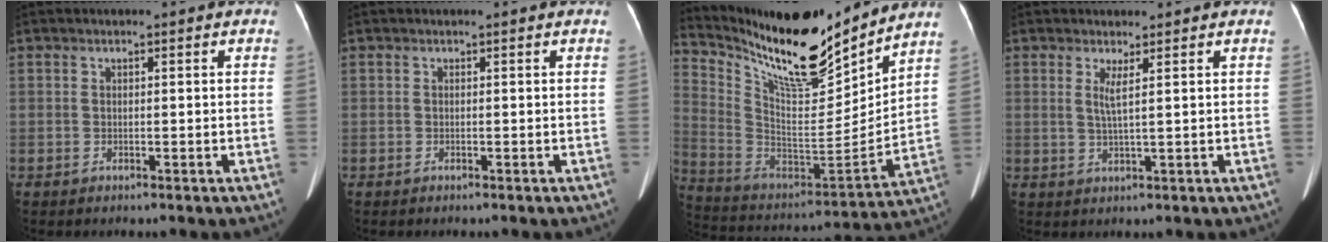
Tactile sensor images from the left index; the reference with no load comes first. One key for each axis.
{"total": 0.0}
{"total": 20.8, "fx": 17.6, "fy": 3.1, "fz": 10.6, "tx": -0.203, "ty": -0.026, "tz": 0.308}
{"total": 2.4, "fx": 0.9, "fy": -0.2, "fz": 2.2, "tx": -0.046, "ty": -0.007, "tz": 0.021}